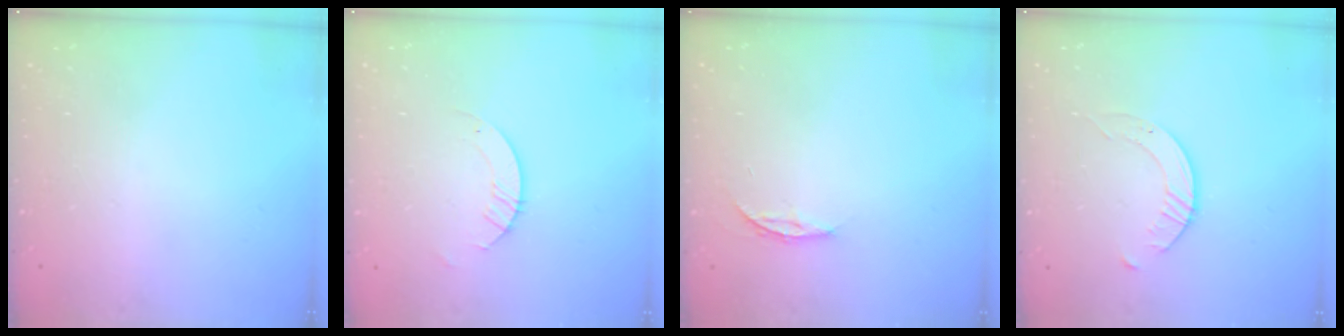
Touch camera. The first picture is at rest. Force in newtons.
{"total": 2.9, "press": 2.9, "slide": 0.3}
{"total": 3.6, "press": 3.6, "slide": 0.3}
{"total": 2.7, "press": 2.7, "slide": 0.3}